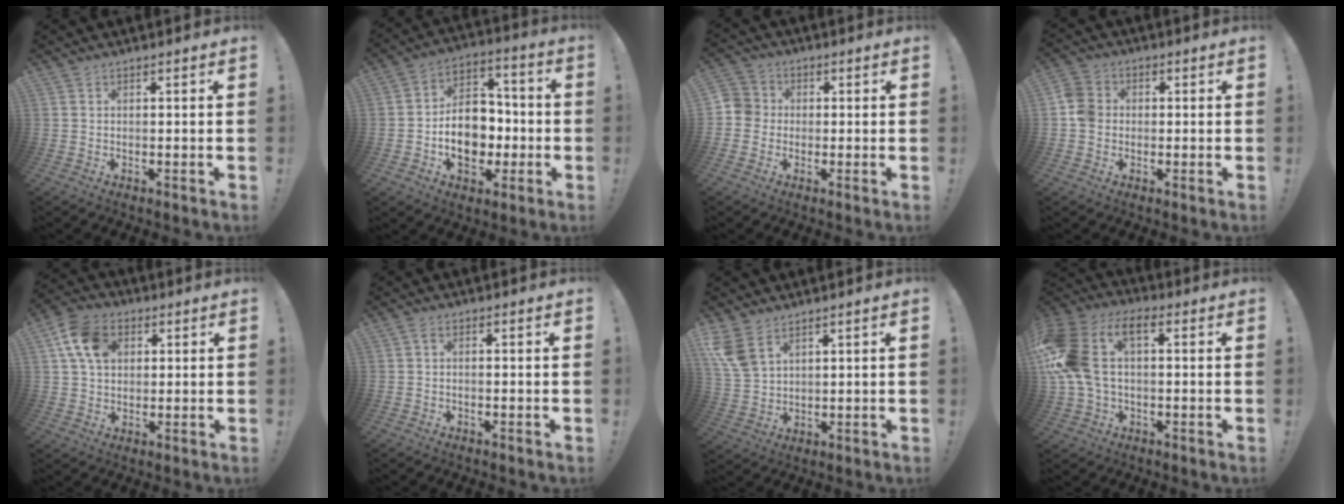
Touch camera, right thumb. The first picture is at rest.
{"total": 15.1, "force": [-3.7, 11.1, 9.5], "torque": [-0.161, 0.029, -0.058]}
{"total": 4.9, "force": [-0.9, 4.7, 1.2], "torque": [-0.018, 0.012, -0.020]}
{"total": 6.1, "force": [-0.7, 5.2, 3.0], "torque": [-0.047, 0.018, -0.010]}
{"total": 12.1, "force": [4.0, 9.1, 6.9], "torque": [-0.118, 0.003, 0.080]}
{"total": 1.2, "force": [-0.5, 0.2, 1.0], "torque": [-0.022, 0.006, -0.009]}
{"total": 8.0, "force": [4.8, 4.5, 4.6], "torque": [-0.092, -0.017, 0.096]}
{"total": 17.0, "force": [2.9, 10.7, 12.9], "torque": [-0.263, 0.005, 0.053]}